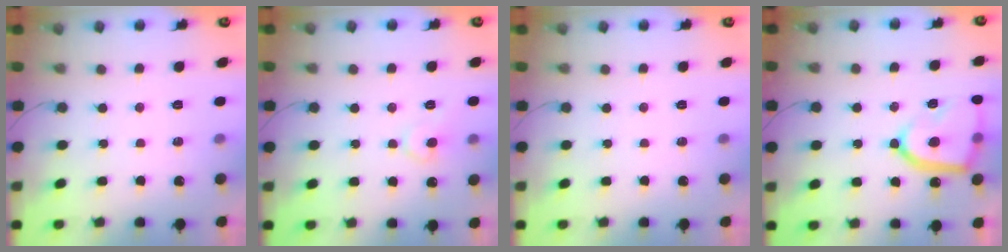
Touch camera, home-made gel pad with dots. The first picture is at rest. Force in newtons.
{"total": 7.5, "press": 7.5, "slide": 0.7}
{"total": 0.0}
{"total": 16.6, "press": 16.5, "slide": 1.5}